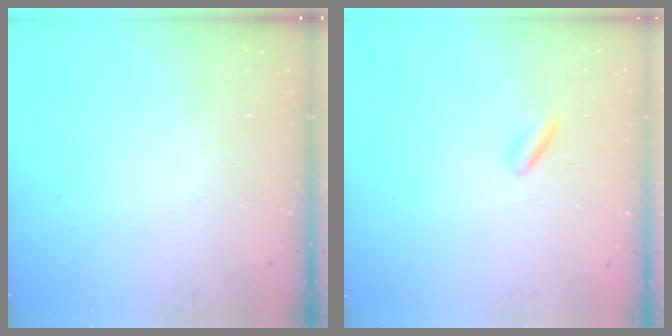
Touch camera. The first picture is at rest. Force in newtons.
{"total": 1.4, "press": 1.3, "slide": 0.7}